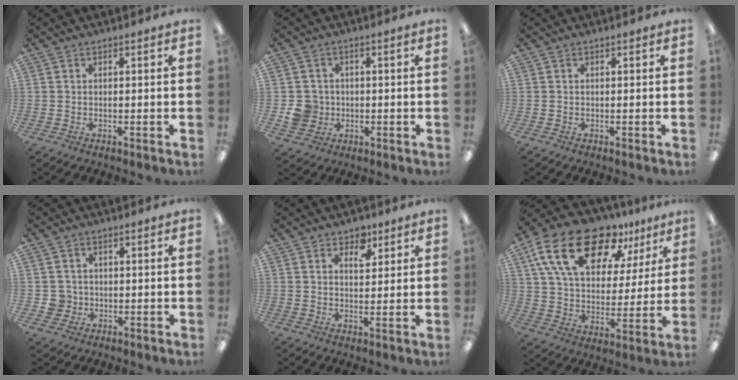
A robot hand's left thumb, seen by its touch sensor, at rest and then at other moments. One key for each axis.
{"total": 6.2, "fx": -0.6, "fy": 5.9, "fz": 1.5, "tx": -0.026, "ty": 0.013, "tz": -0.008}
{"total": 0.0}
{"total": 4.0, "fx": 0.0, "fy": 4.0, "fz": 0.5, "tx": -0.006, "ty": 0.007, "tz": 0.001}
{"total": 5.1, "fx": 3.5, "fy": 3.0, "fz": 2.2, "tx": -0.013, "ty": -0.019, "tz": 0.056}
{"total": 22.1, "fx": 13.3, "fy": 11.5, "fz": 13.3, "tx": -0.230, "ty": -0.063, "tz": 0.235}